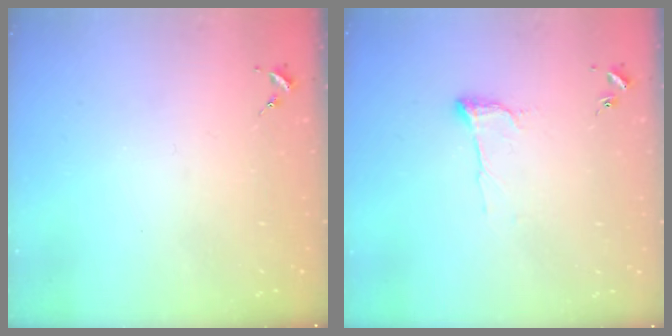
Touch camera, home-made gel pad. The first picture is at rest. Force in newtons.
{"total": 7.1, "press": 7.1, "slide": 0.7}